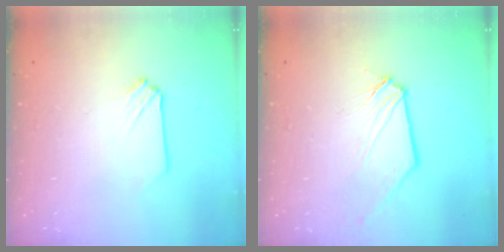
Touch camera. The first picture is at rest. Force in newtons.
{"total": 0.7, "press": 0.7, "slide": 0.1}